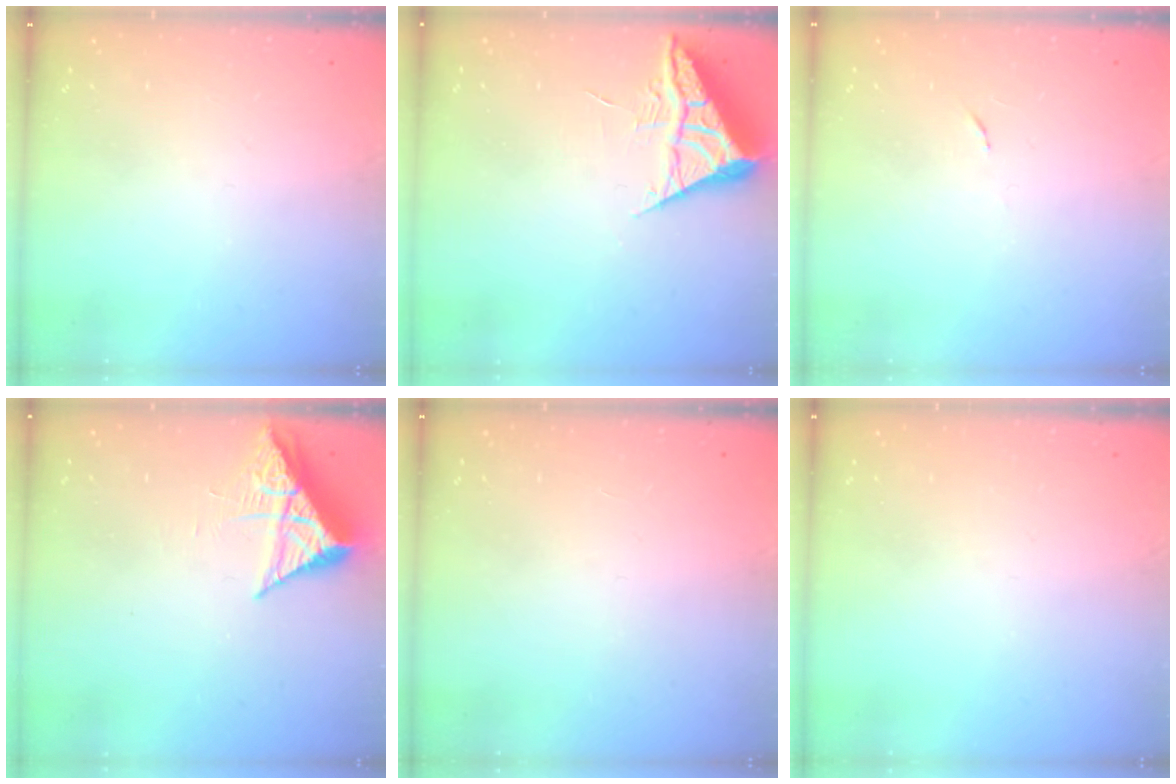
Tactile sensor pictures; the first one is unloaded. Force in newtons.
{"total": 5.9, "press": 5.9, "slide": 0.6}
{"total": 3.5, "press": 3.3, "slide": 1.2}
{"total": 8.9, "press": 8.9, "slide": 0.9}
{"total": 1.6, "press": 1.6, "slide": 0.1}
{"total": 0.0}